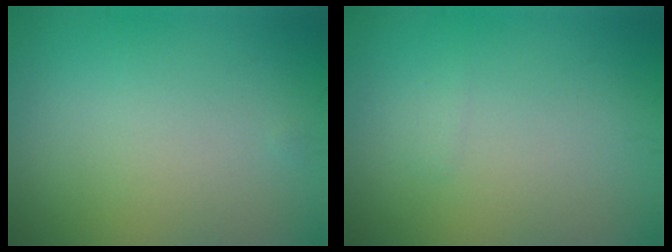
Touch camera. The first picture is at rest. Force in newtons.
{"total": 0.5, "press": 0.5, "slide": 0.0}